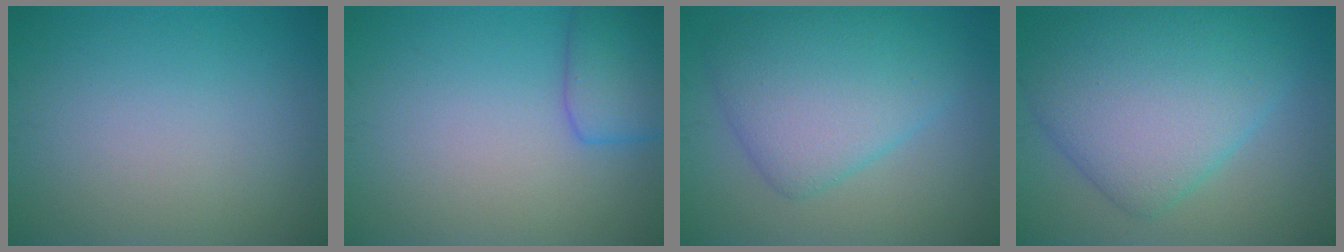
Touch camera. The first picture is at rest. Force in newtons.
{"total": 3.8, "press": 3.8, "slide": 0.2}
{"total": 7.0, "press": 7.0, "slide": 0.1}
{"total": 9.5, "press": 9.5, "slide": 0.1}